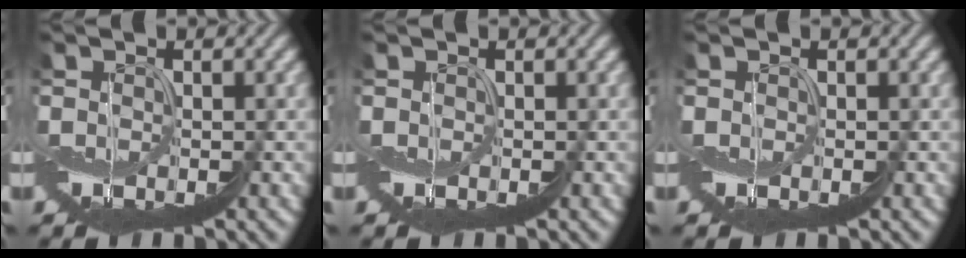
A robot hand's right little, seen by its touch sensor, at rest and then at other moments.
{"total": 0.0}
{"total": 0.0}